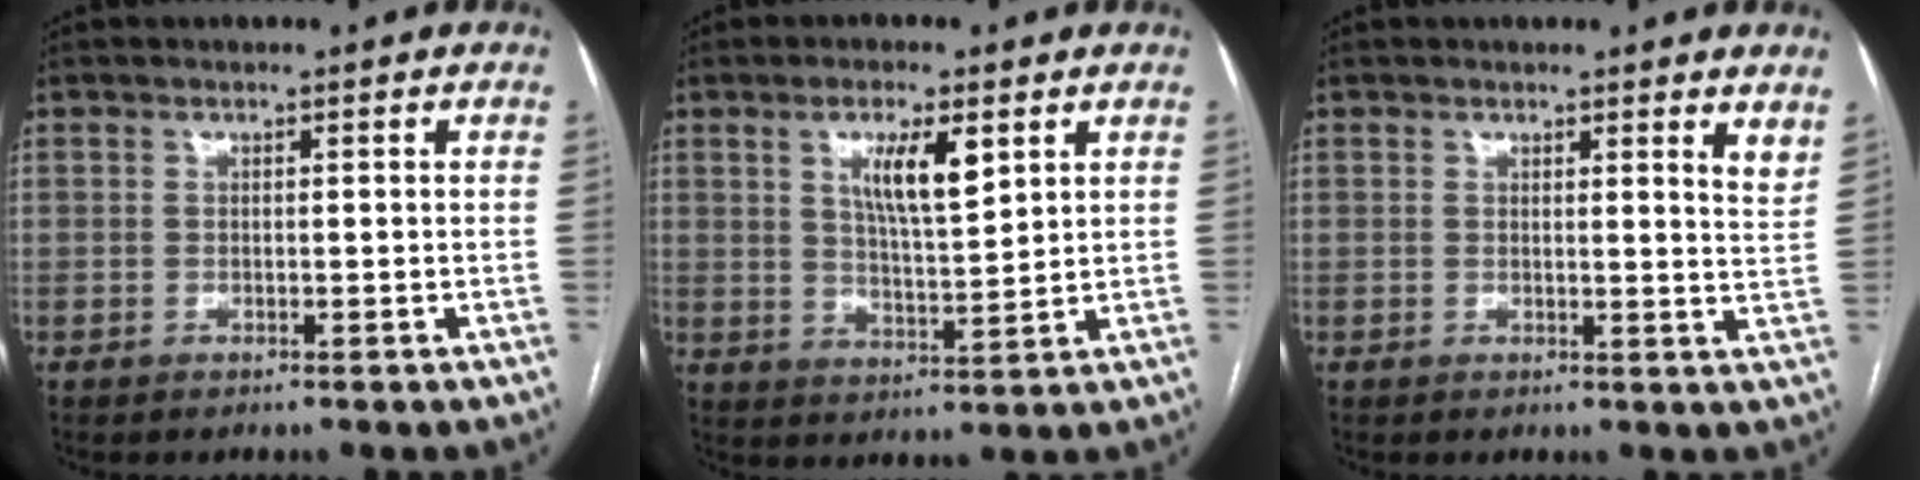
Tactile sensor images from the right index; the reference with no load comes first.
{"total": 7.4, "force": [3.3, 1.6, 6.5], "torque": [-0.117, -0.003, 0.059]}
{"total": 3.3, "force": [2.9, -0.1, 1.7], "torque": [-0.027, -0.024, 0.019]}